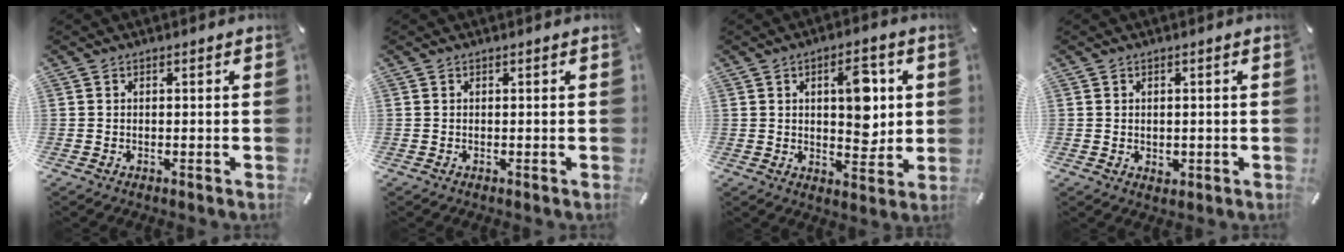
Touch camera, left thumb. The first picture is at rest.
{"total": 0.0}
{"total": 10.8, "force": [2.2, 6.2, 8.5], "torque": [-0.109, -0.003, 0.035]}
{"total": 1.5, "force": [-0.2, 1.3, 0.7], "torque": [-0.006, 0.001, -0.005]}